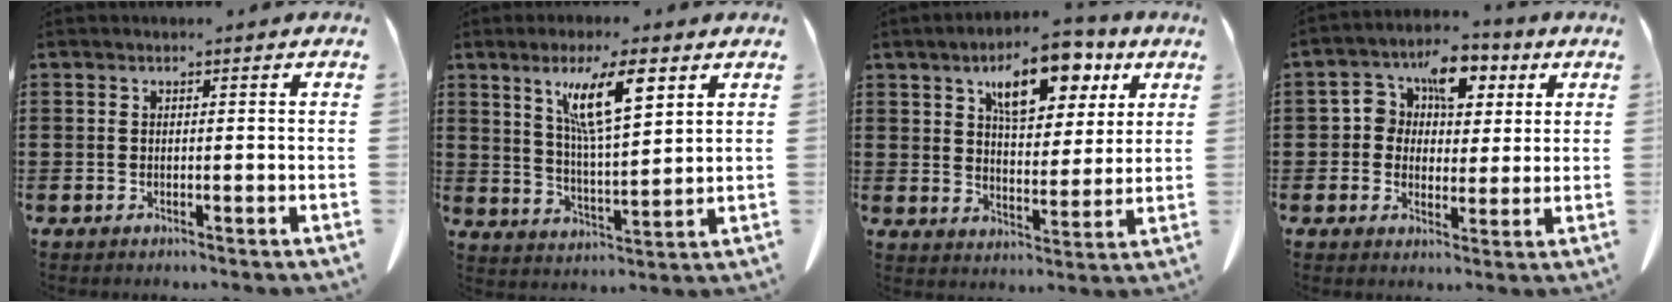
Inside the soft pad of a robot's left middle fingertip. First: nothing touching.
{"total": 10.2, "force": [5.6, 2.4, 8.1], "torque": [-0.153, -0.006, 0.093]}
{"total": 10.4, "force": [6.1, 4.3, 7.3], "torque": [-0.119, -0.013, 0.099]}
{"total": 7.0, "force": [2.7, 5.1, 4.1], "torque": [-0.097, 0.014, 0.044]}